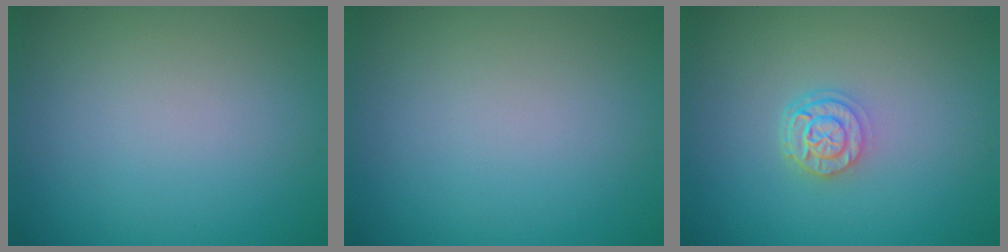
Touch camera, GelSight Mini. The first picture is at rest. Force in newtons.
{"total": 0.0}
{"total": 2.6, "press": 2.1, "slide": 1.5}